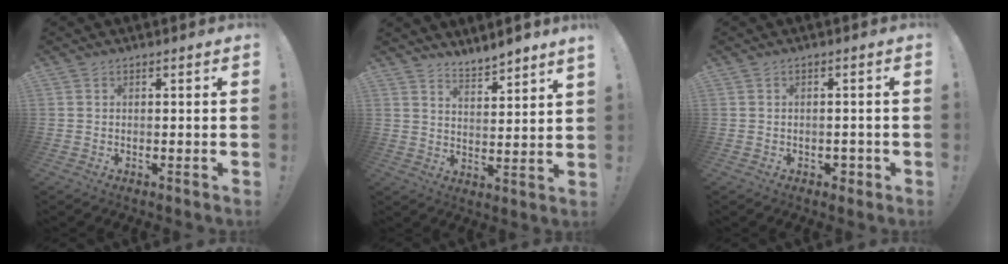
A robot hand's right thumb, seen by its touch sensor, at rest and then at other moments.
{"total": 5.3, "force": [5.0, -0.1, 1.6], "torque": [-0.020, -0.046, 0.086]}
{"total": 2.6, "force": [-0.7, 2.1, 1.3], "torque": [-0.009, -0.001, -0.011]}